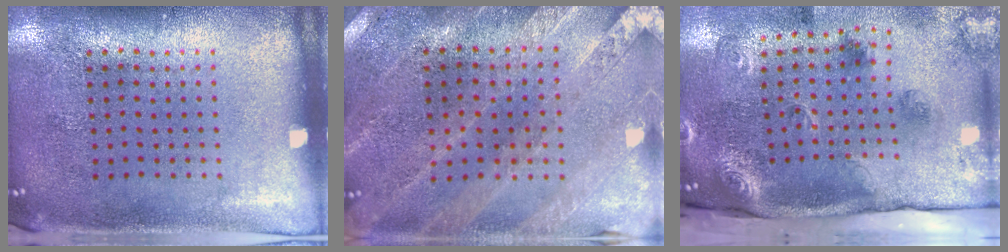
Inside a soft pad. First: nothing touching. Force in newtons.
{"total": 0.8, "press": 0.8, "slide": 0.2}
{"total": 3.0, "press": 2.0, "slide": 2.2}